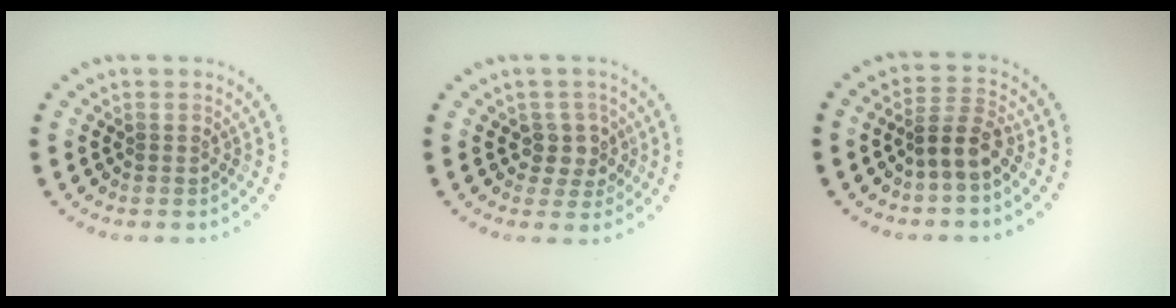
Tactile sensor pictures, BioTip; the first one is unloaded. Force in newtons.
{"total": 2.4, "press": 2.0, "slide": 1.3}
{"total": 2.7, "press": 2.3, "slide": 1.5}